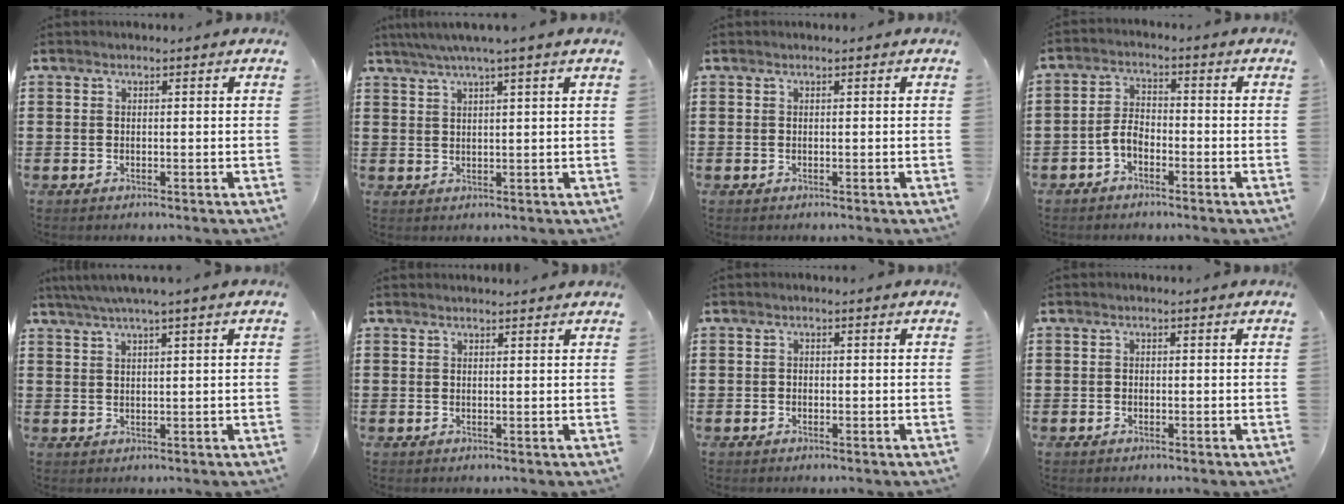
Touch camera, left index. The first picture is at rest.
{"total": 2.9, "force": [2.0, -0.5, 2.0], "torque": [-0.043, 0.002, 0.034]}
{"total": 0.0}
{"total": 3.6, "force": [-2.1, 1.8, 2.4], "torque": [-0.059, 0.005, -0.046]}
{"total": 2.3, "force": [1.4, -0.3, 1.8], "torque": [-0.035, 0.002, 0.025]}
{"total": 0.9, "force": [0.9, -0.1, 0.2], "torque": [-0.005, -0.002, 0.018]}
{"total": 0.7, "force": [-0.4, 0.6, 0.2], "torque": [-0.007, 0.001, -0.008]}
{"total": 0.6, "force": [-0.4, 0.4, 0.1], "torque": [-0.004, 0.001, -0.008]}